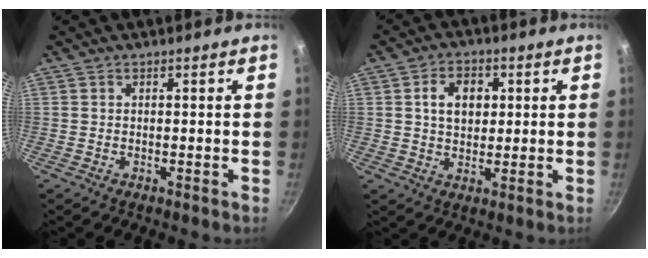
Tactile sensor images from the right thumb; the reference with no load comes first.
{"total": 7.1, "force": [1.6, 5.1, 4.7], "torque": [-0.057, 0.002, 0.024]}